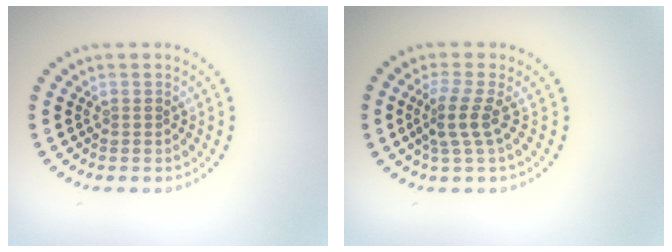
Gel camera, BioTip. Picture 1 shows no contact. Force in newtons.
{"total": 2.7, "press": 1.9, "slide": 2.0}